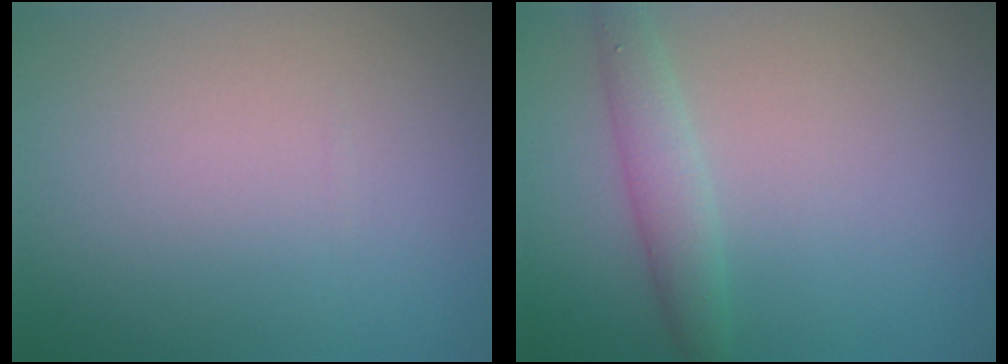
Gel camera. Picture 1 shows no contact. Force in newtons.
{"total": 2.4, "press": 2.4, "slide": 0.1}